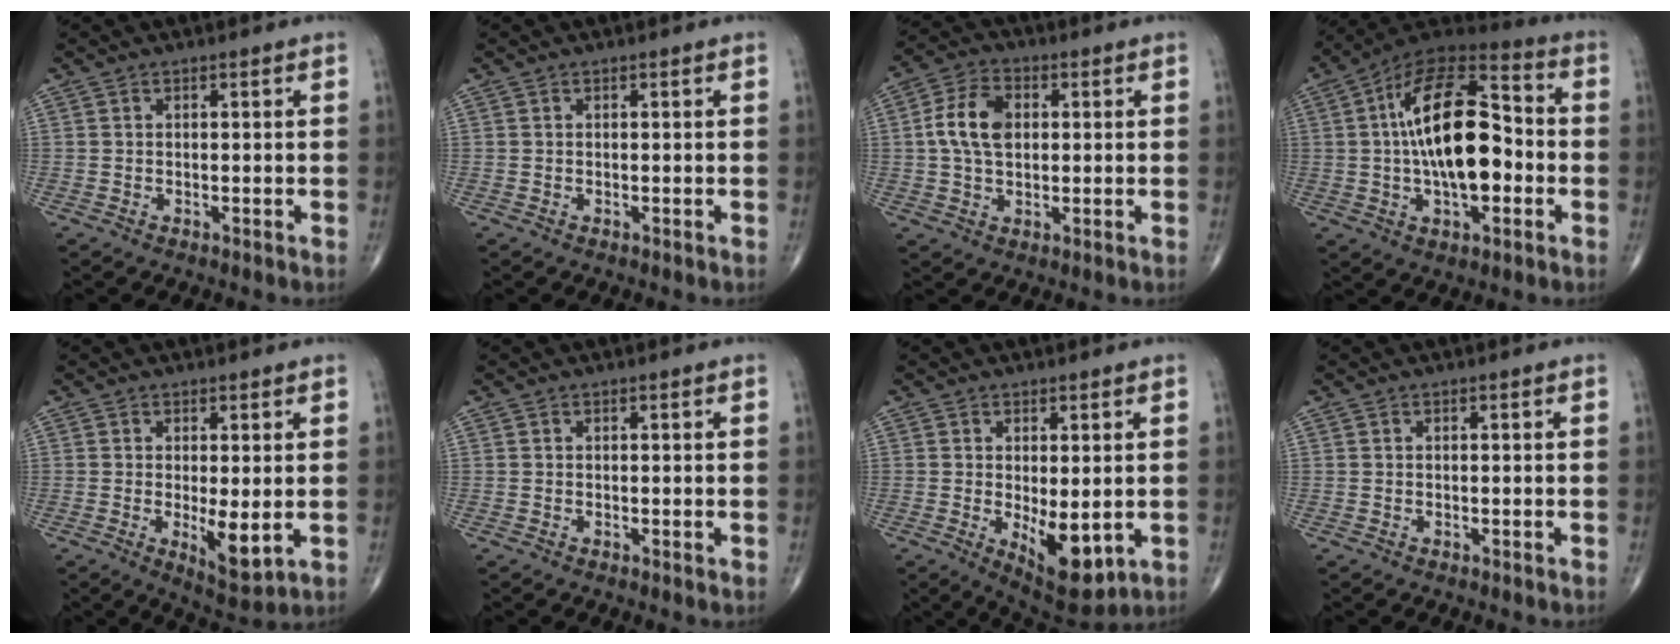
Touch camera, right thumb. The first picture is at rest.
{"total": 0.0}
{"total": 8.8, "force": [1.1, 5.8, 6.6], "torque": [-0.119, 0.012, 0.017]}
{"total": 21.5, "force": [-0.2, 10.6, 18.6], "torque": [-0.303, 0.033, -0.010]}
{"total": 6.2, "force": [-0.6, 2.0, 5.9], "torque": [-0.090, -0.021, -0.001]}
{"total": 0.0}
{"total": 9.5, "force": [-1.5, 4.2, 8.4], "torque": [-0.109, -0.021, -0.007]}
{"total": 0.0}